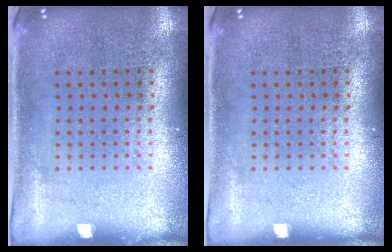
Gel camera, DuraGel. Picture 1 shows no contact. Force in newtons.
{"total": 0.0}